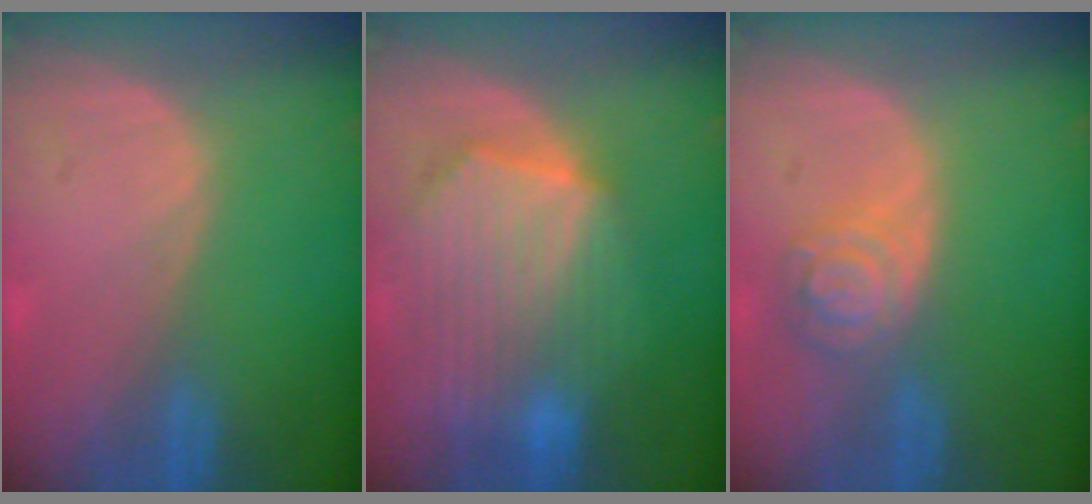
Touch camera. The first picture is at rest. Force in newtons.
{"total": 10.4, "press": 9.1, "slide": 5.1}
{"total": 5.2, "press": 4.6, "slide": 2.4}